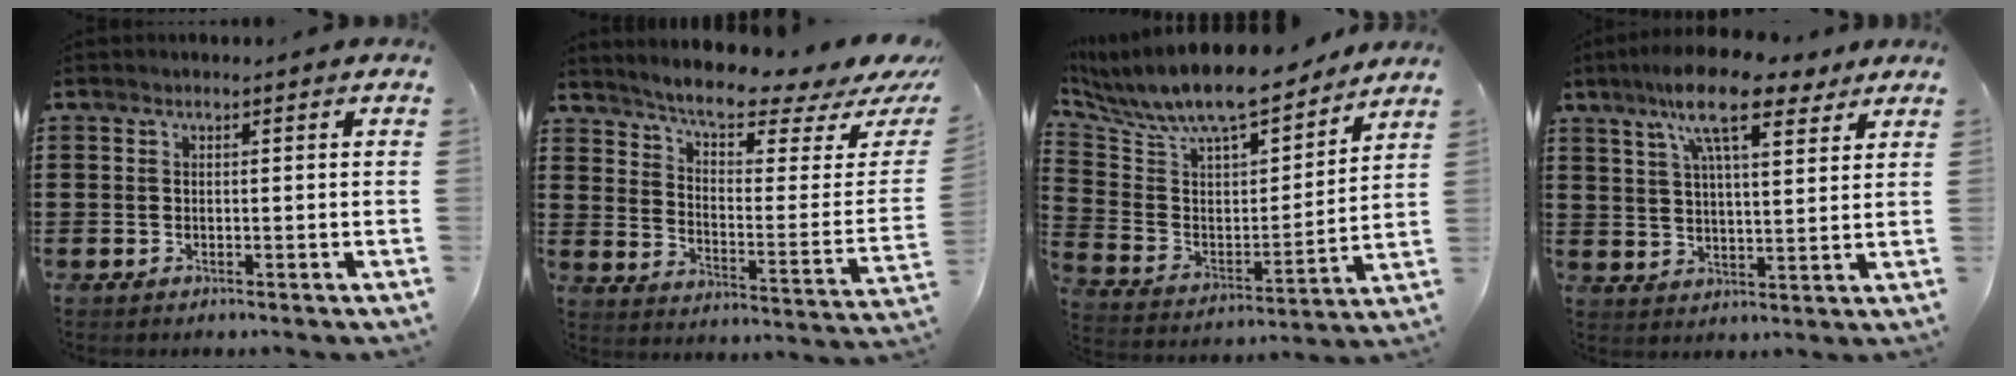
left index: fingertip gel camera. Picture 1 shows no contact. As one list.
[{"total": 7.0, "force": [6.0, 0.4, 3.6], "torque": [-0.082, -0.052, 0.098]}, {"total": 9.3, "force": [8.4, 1.7, 3.4], "torque": [-0.099, -0.066, 0.141]}, {"total": 12.2, "force": [8.5, 3.0, 8.2], "torque": [-0.164, -0.011, 0.148]}]